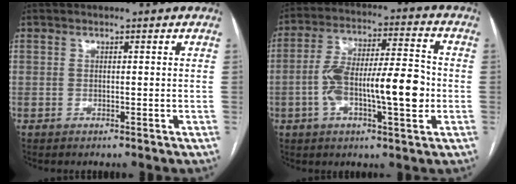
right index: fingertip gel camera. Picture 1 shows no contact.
{"total": 14.4, "force": [-2.6, 3.3, 13.8], "torque": [-0.241, 0.020, -0.042]}